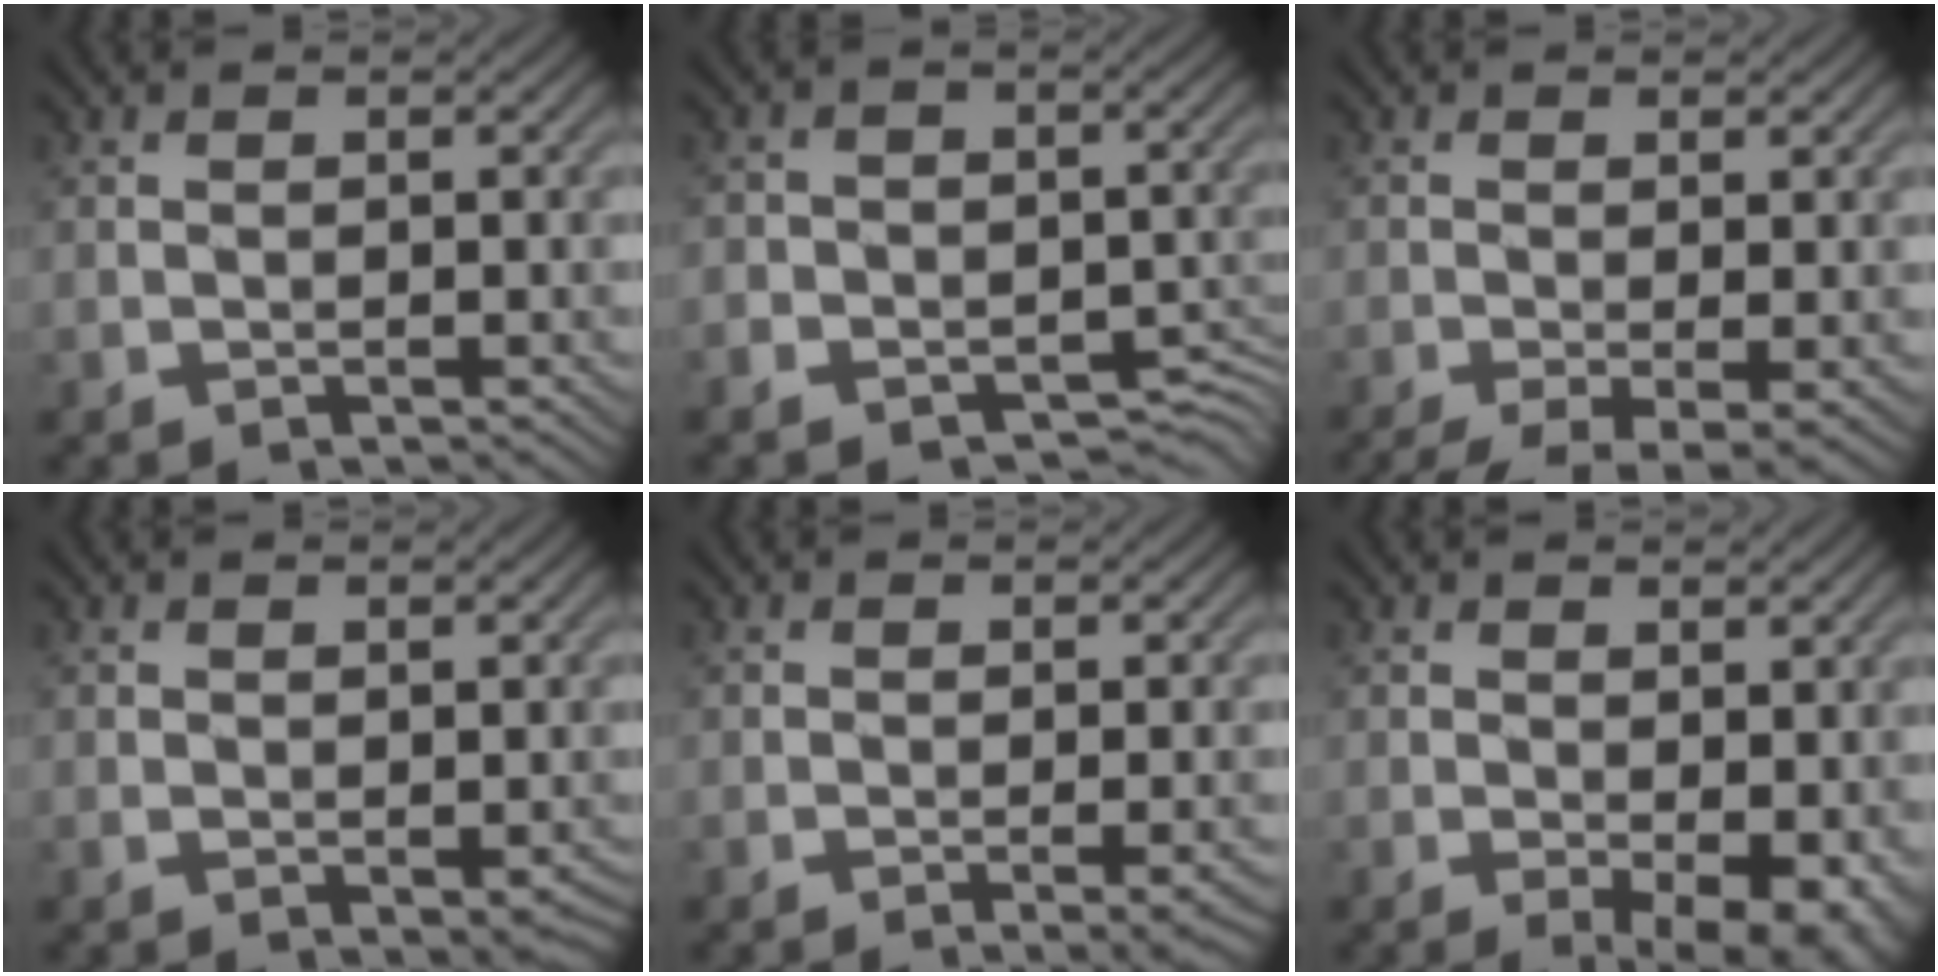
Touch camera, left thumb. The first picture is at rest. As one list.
[{"total": 6.5, "force": [-4.1, 4.9, 1.2], "torque": [-0.015, -0.006, -0.070]}, {"total": 5.4, "force": [-2.9, 1.3, 4.3], "torque": [-0.086, -0.014, -0.046]}, {"total": 0.8, "force": [0.1, 0.4, 0.7], "torque": [-0.012, -0.002, 0.005]}, {"total": 1.5, "force": [-0.7, 0.1, 1.4], "torque": [-0.024, 0.003, -0.016]}, {"total": 5.2, "force": [-0.9, 2.4, 4.5], "torque": [-0.063, -0.008, -0.002]}]